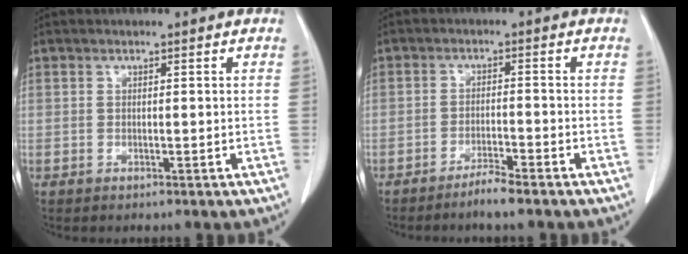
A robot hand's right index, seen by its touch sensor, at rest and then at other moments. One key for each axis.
{"total": 3.2, "fx": -2.7, "fy": -0.3, "fz": 1.8, "tx": -0.038, "ty": -0.004, "tz": -0.050}